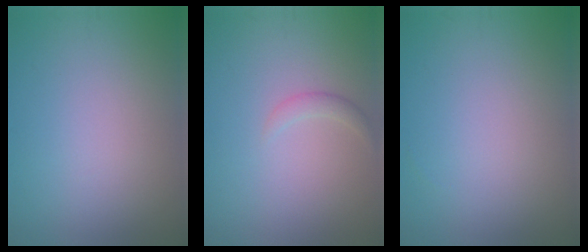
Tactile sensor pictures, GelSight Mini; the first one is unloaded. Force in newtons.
{"total": 1.1, "press": 1.1, "slide": 0.1}
{"total": 0.0}